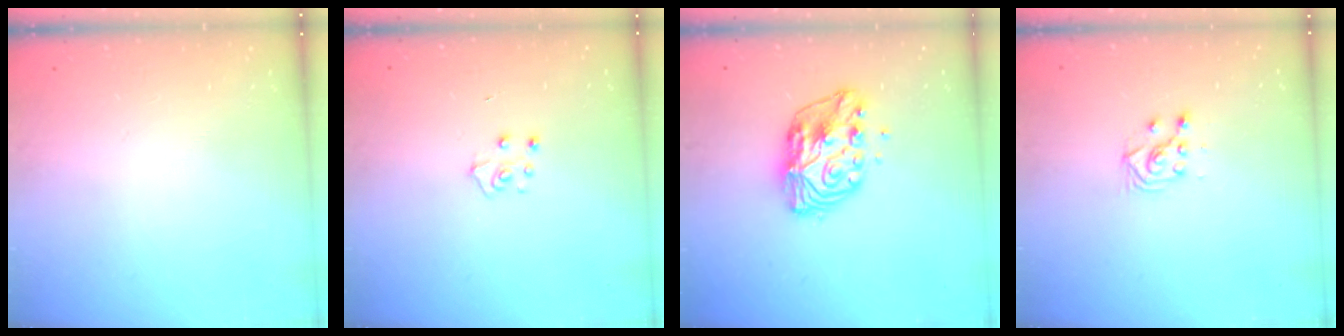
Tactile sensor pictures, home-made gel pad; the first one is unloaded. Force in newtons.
{"total": 5.3, "press": 5.3, "slide": 0.5}
{"total": 9.8, "press": 9.8, "slide": 0.7}
{"total": 5.7, "press": 5.6, "slide": 0.9}